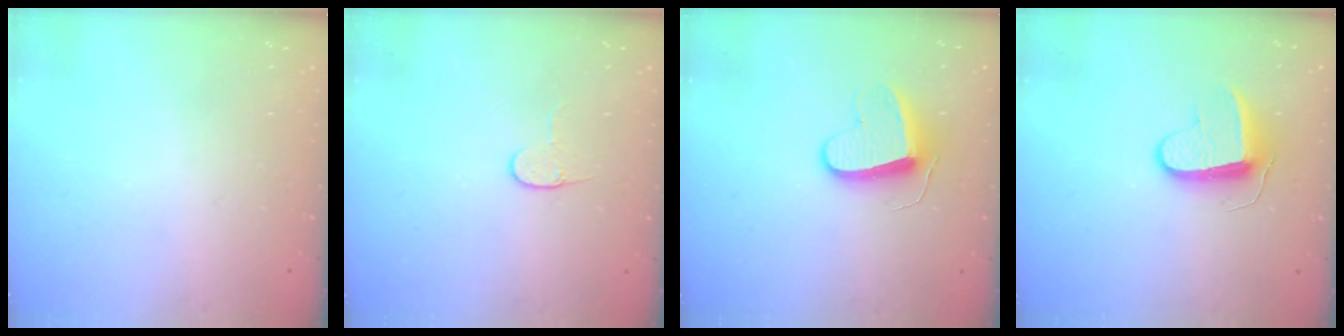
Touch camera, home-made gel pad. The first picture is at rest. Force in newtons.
{"total": 4.3, "press": 4.3, "slide": 0.4}
{"total": 9.2, "press": 9.2, "slide": 0.5}
{"total": 9.0, "press": 9.0, "slide": 0.5}